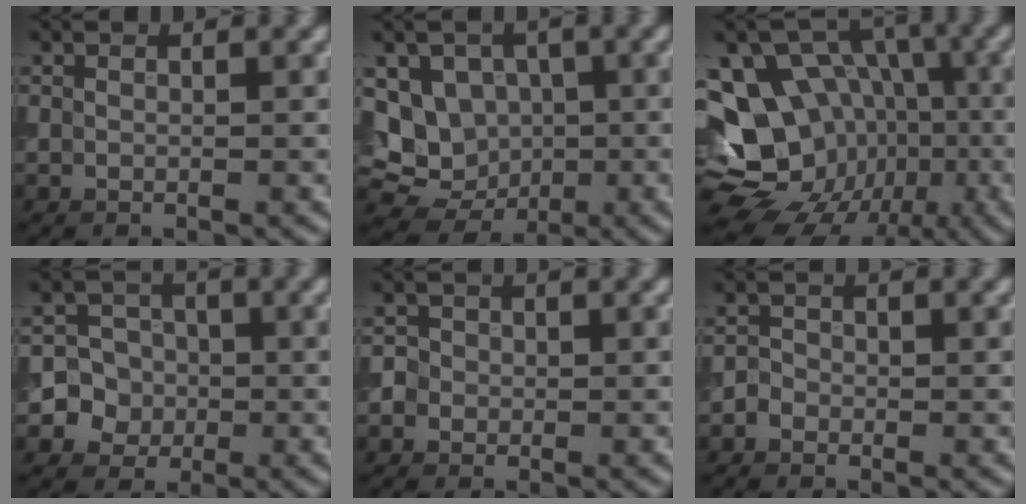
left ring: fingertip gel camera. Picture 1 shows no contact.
{"total": 6.1, "force": [0.0, 5.3, 3.1], "torque": [-0.048, -0.013, -0.001]}
{"total": 16.3, "force": [-3.9, 13.2, 8.6], "torque": [-0.156, -0.003, -0.052]}
{"total": 5.1, "force": [-1.1, 5.0, 0.8], "torque": [0.015, 0.015, -0.039]}
{"total": 1.9, "force": [0.0, 1.8, 0.6], "torque": [0.009, 0.010, -0.012]}
{"total": 1.0, "force": [-0.5, 0.9, 0.2], "torque": [0.005, 0.001, -0.015]}